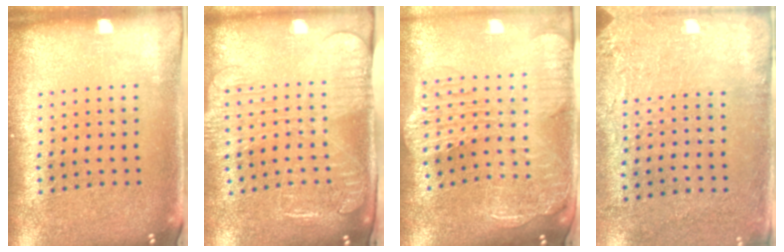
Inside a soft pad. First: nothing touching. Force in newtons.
{"total": 2.6, "press": 2.1, "slide": 1.5}
{"total": 3.0, "press": 2.5, "slide": 1.7}
{"total": 2.9, "press": 2.4, "slide": 1.6}